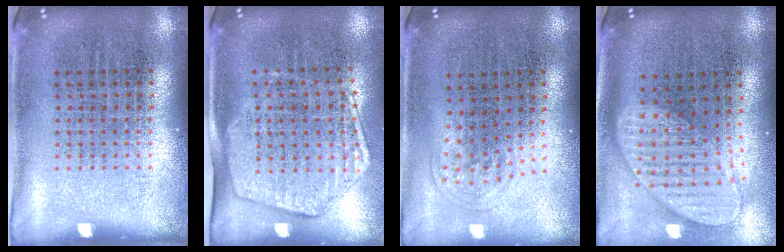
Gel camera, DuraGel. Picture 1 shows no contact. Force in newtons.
{"total": 1.9, "press": 1.6, "slide": 1.1}
{"total": 1.0, "press": 0.6, "slide": 0.8}
{"total": 2.0, "press": 1.6, "slide": 1.2}